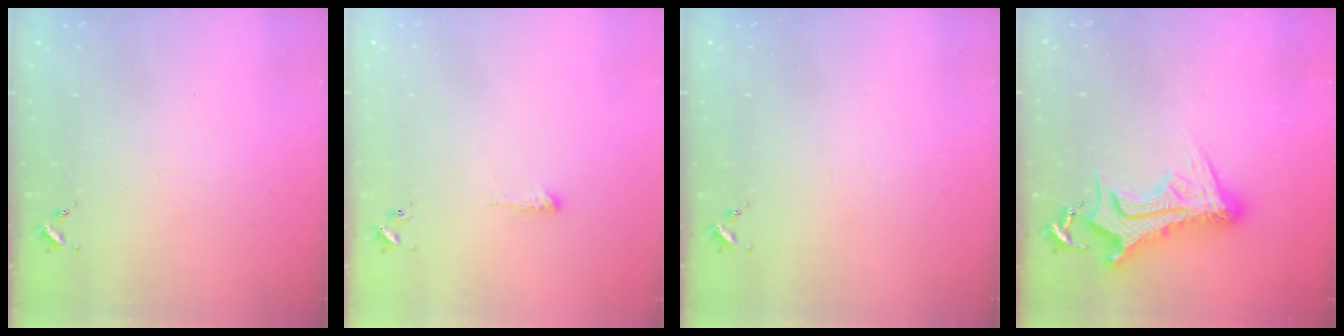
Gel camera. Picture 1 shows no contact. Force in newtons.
{"total": 3.9, "press": 3.8, "slide": 0.7}
{"total": 0.0}
{"total": 14.1, "press": 14.1, "slide": 1.5}